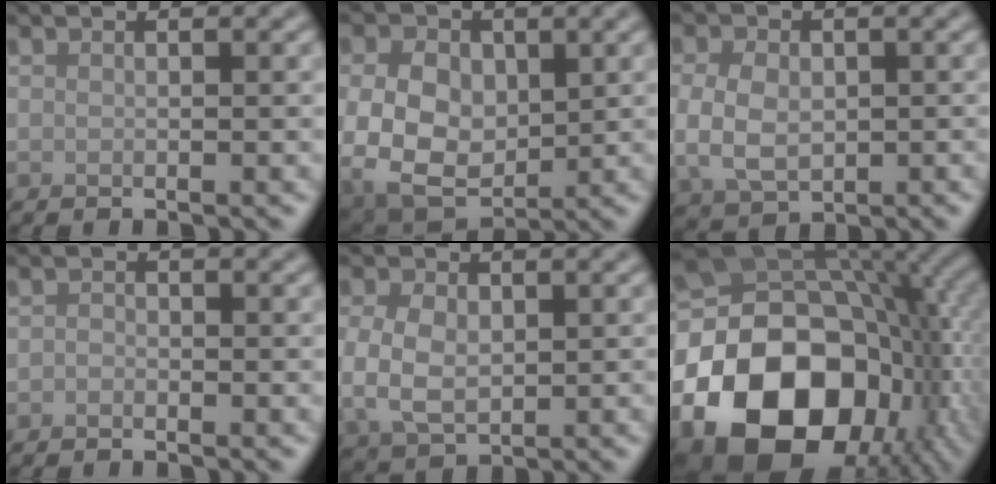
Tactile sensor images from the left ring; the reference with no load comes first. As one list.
[{"total": 8.3, "force": [-0.3, 6.2, 5.5], "torque": [-0.118, -0.010, -0.005]}, {"total": 4.9, "force": [-0.3, 3.5, 3.4], "torque": [-0.068, -0.006, -0.005]}, {"total": 0.7, "force": [-0.4, 0.5, 0.2], "torque": [-0.004, -0.001, -0.010]}, {"total": 4.6, "force": [-0.1, 3.3, 3.3], "torque": [-0.071, -0.001, 0.002]}, {"total": 20.7, "force": [-5.4, 15.5, 12.6], "torque": [-0.235, -0.026, -0.078]}]